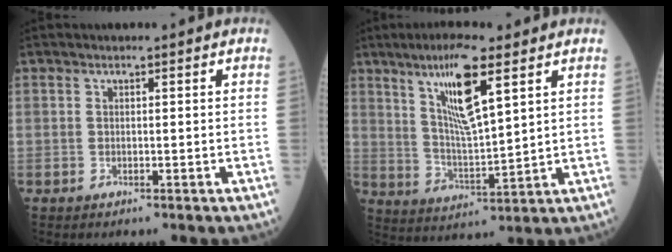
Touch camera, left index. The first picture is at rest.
{"total": 10.9, "force": [6.0, 1.3, 9.0], "torque": [-0.173, -0.002, 0.113]}